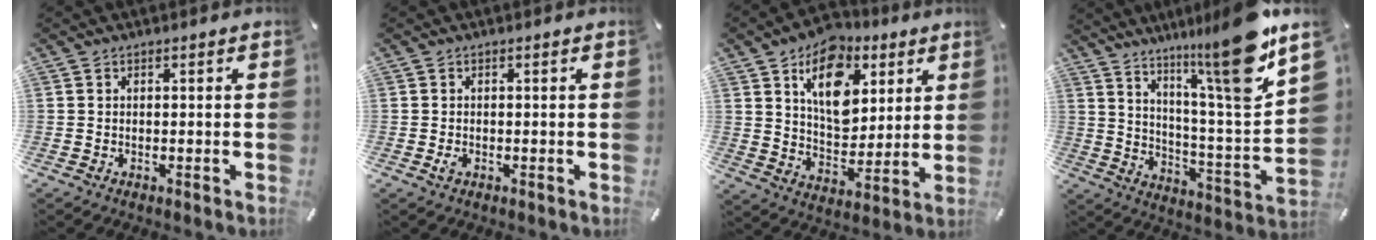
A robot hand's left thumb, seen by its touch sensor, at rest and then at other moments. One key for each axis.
{"total": 1.2, "fx": -0.3, "fy": 0.7, "fz": 0.8, "tx": -0.016, "ty": -0.001, "tz": -0.005}
{"total": 15.2, "fx": 7.0, "fy": 10.6, "fz": 8.4, "tx": -0.120, "ty": -0.036, "tz": 0.125}
{"total": 18.9, "fx": 13.4, "fy": 1.6, "fz": 13.2, "tx": -0.199, "ty": -0.109, "tz": 0.206}